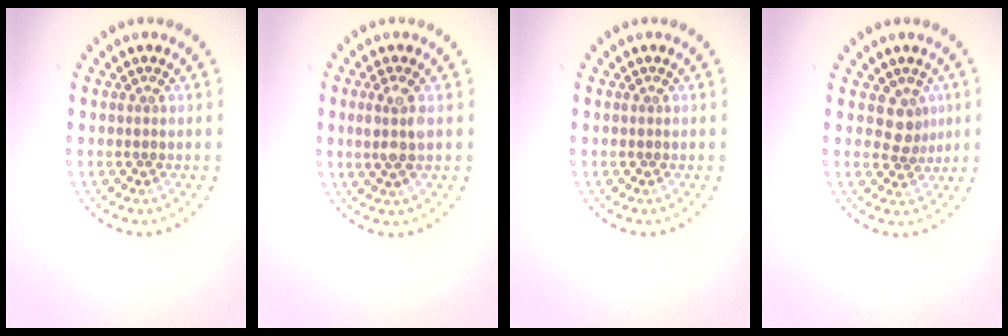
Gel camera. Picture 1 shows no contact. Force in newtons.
{"total": 2.4, "press": 2.2, "slide": 1.1}
{"total": 0.0}
{"total": 2.2, "press": 1.7, "slide": 1.3}